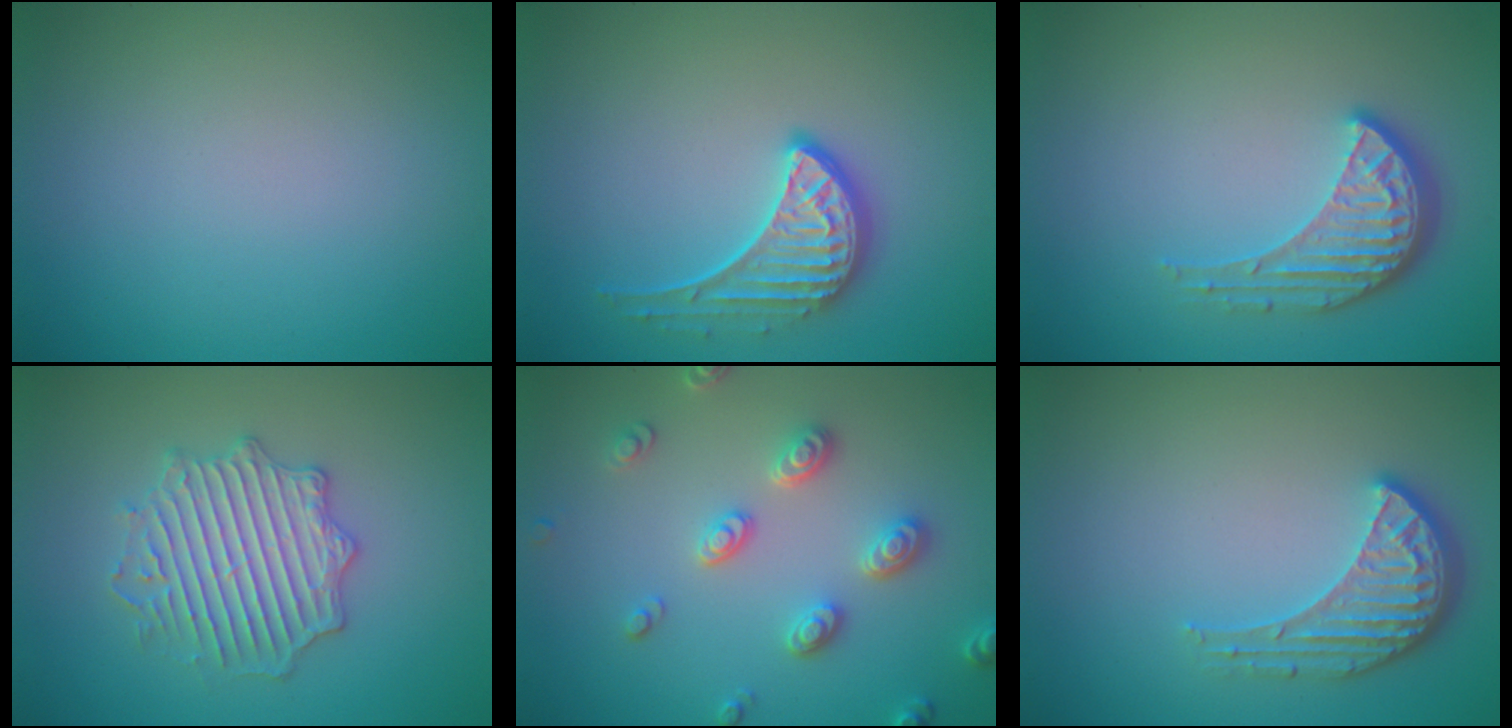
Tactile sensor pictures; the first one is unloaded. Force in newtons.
{"total": 3.5, "press": 3.0, "slide": 1.8}
{"total": 4.1, "press": 3.2, "slide": 2.7}
{"total": 4.1, "press": 4.1, "slide": 0.6}
{"total": 3.3, "press": 3.2, "slide": 0.9}
{"total": 3.9, "press": 3.2, "slide": 2.3}